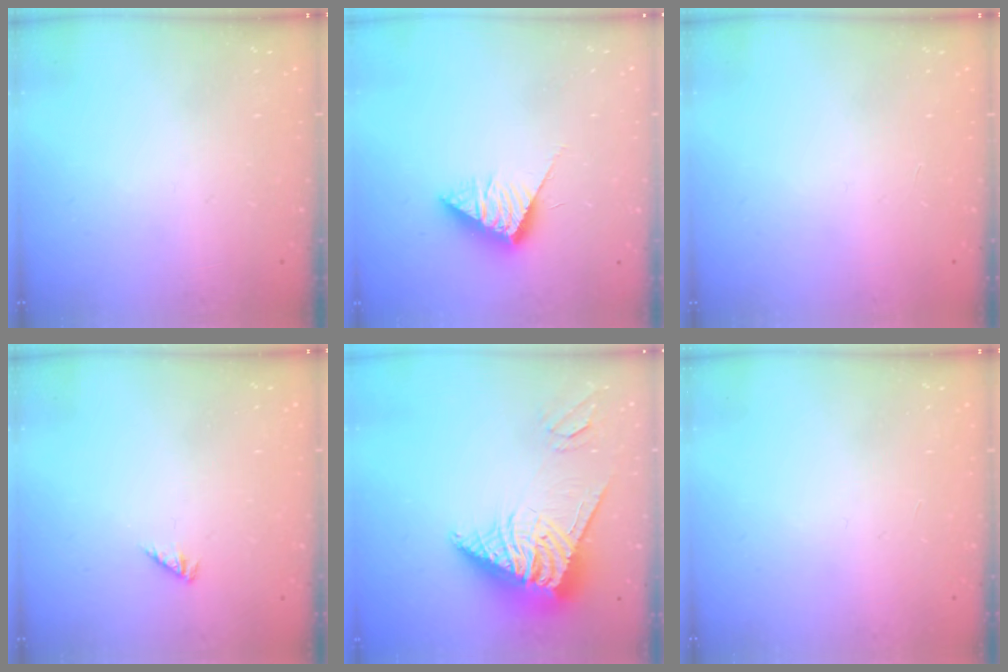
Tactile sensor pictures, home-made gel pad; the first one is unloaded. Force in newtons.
{"total": 8.5, "press": 8.5, "slide": 0.2}
{"total": 0.0}
{"total": 1.1, "press": 1.1, "slide": 0.3}
{"total": 13.1, "press": 12.8, "slide": 2.4}
{"total": 0.0}